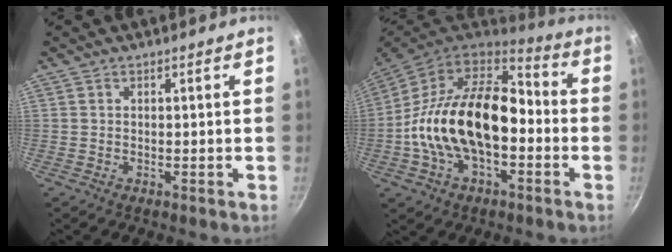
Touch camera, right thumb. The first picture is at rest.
{"total": 23.5, "force": [-3.0, 14.1, 18.6], "torque": [-0.311, 0.050, -0.064]}